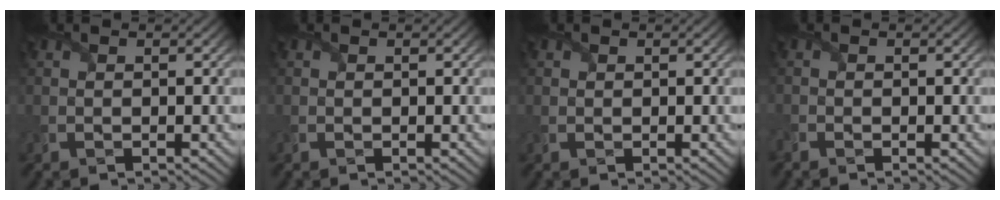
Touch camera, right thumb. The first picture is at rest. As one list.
[{"total": 0.6, "force": [0.2, 0.6, 0.1], "torque": [0.000, -0.002, 0.003]}, {"total": 1.2, "force": [0.6, 1.0, 0.2], "torque": [-0.004, -0.004, 0.009]}, {"total": 1.4, "force": [-1.2, 0.6, 0.3], "torque": [-0.013, -0.010, -0.028]}]